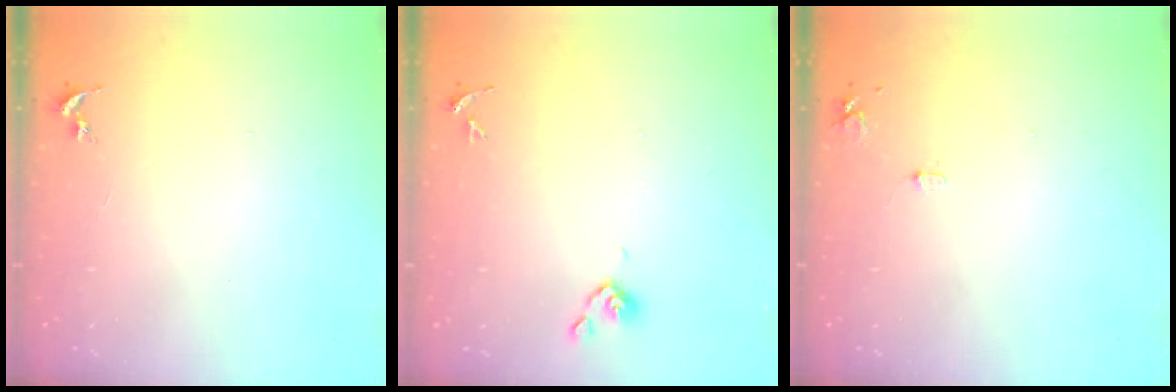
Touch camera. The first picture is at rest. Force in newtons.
{"total": 3.8, "press": 3.7, "slide": 0.8}
{"total": 5.2, "press": 5.1, "slide": 0.8}